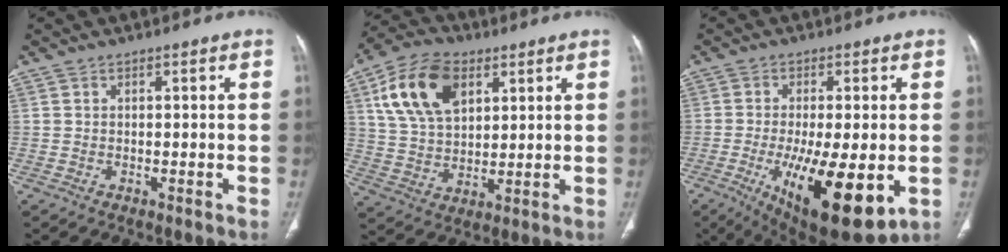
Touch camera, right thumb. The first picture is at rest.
{"total": 15.6, "force": [6.2, 9.5, 10.7], "torque": [-0.182, -0.008, 0.118]}
{"total": 18.6, "force": [-5.1, 6.2, 16.7], "torque": [-0.258, -0.026, -0.059]}